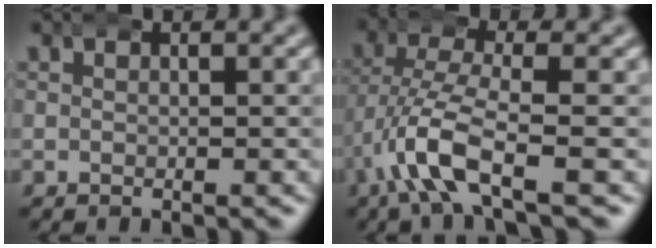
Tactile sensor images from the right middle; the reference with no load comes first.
{"total": 5.2, "force": [-1.6, 1.7, 4.7], "torque": [-0.125, -0.024, -0.014]}